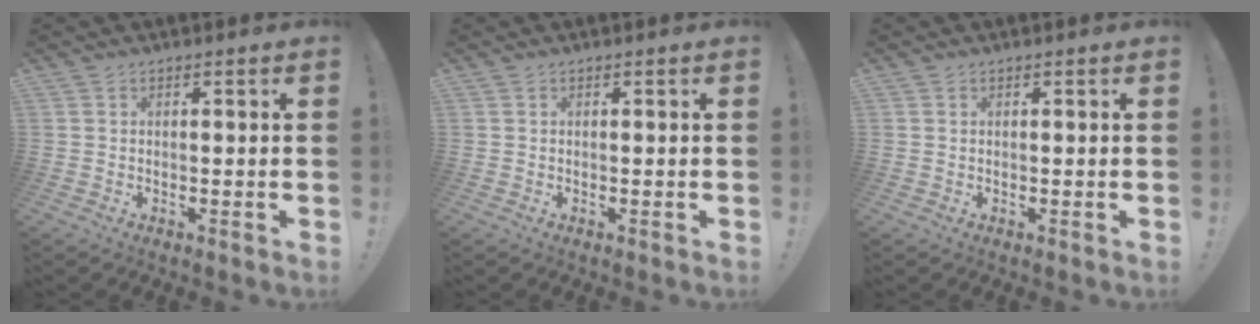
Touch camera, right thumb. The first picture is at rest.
{"total": 0.0}
{"total": 0.0}